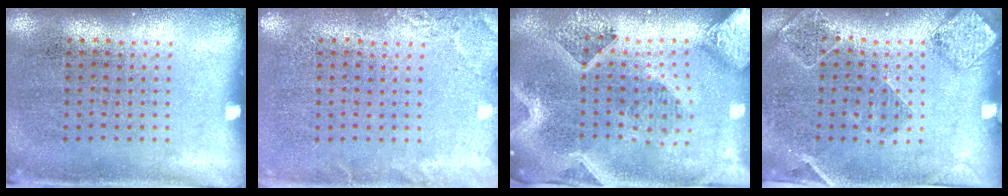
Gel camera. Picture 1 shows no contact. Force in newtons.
{"total": 2.0, "press": 2.0, "slide": 0.3}
{"total": 4.2, "press": 3.3, "slide": 2.6}
{"total": 1.6, "press": 1.6, "slide": 0.3}